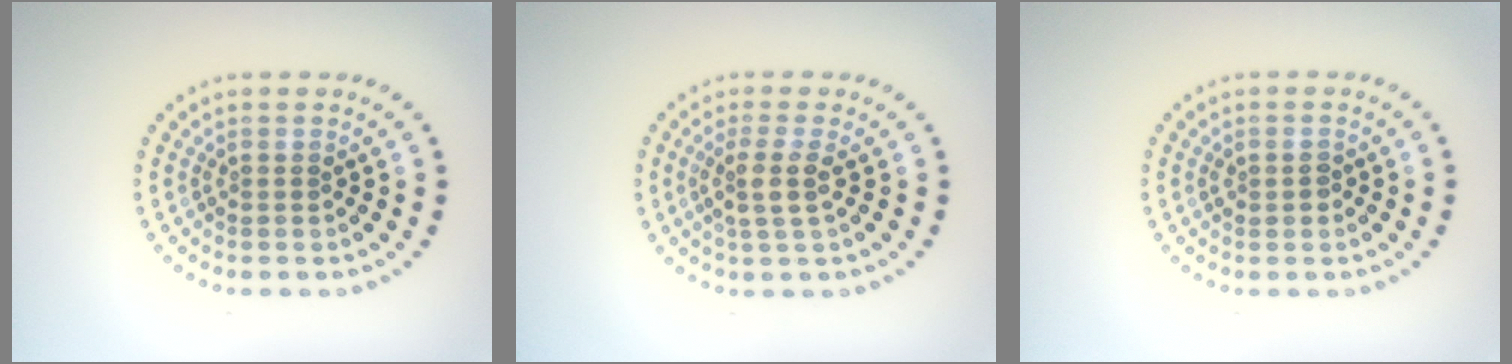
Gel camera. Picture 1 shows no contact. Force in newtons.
{"total": 2.4, "press": 2.0, "slide": 1.3}
{"total": 1.2, "press": 1.2, "slide": 0.2}